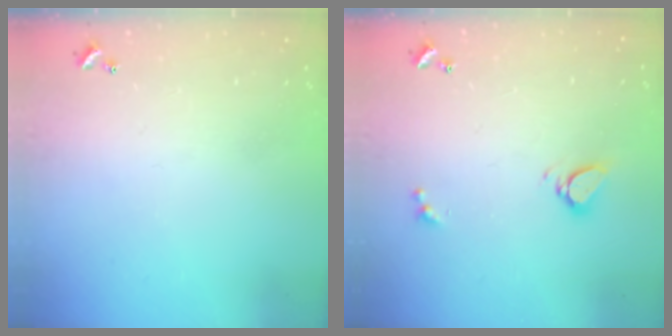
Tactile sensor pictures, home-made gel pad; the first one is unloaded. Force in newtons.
{"total": 4.4, "press": 4.4, "slide": 0.6}